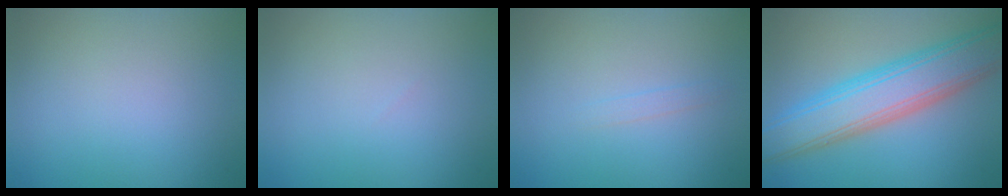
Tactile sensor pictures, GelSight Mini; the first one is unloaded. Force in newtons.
{"total": 0.0}
{"total": 0.7, "press": 0.7, "slide": 0.0}
{"total": 8.3, "press": 8.3, "slide": 0.1}